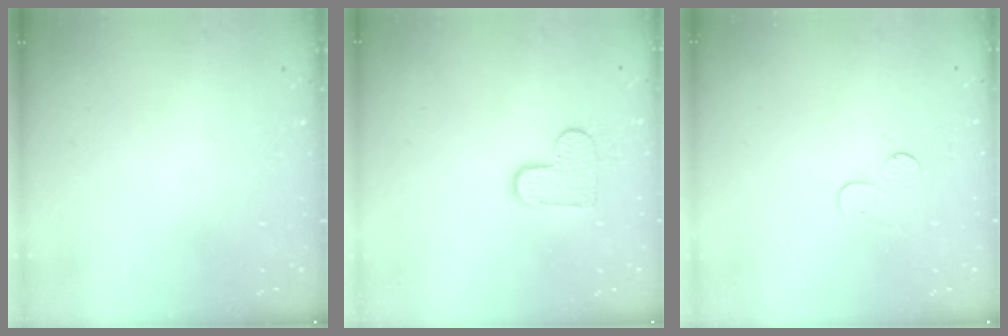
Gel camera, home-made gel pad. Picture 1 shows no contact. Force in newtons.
{"total": 8.9, "press": 8.9, "slide": 0.4}
{"total": 4.9, "press": 4.8, "slide": 0.5}